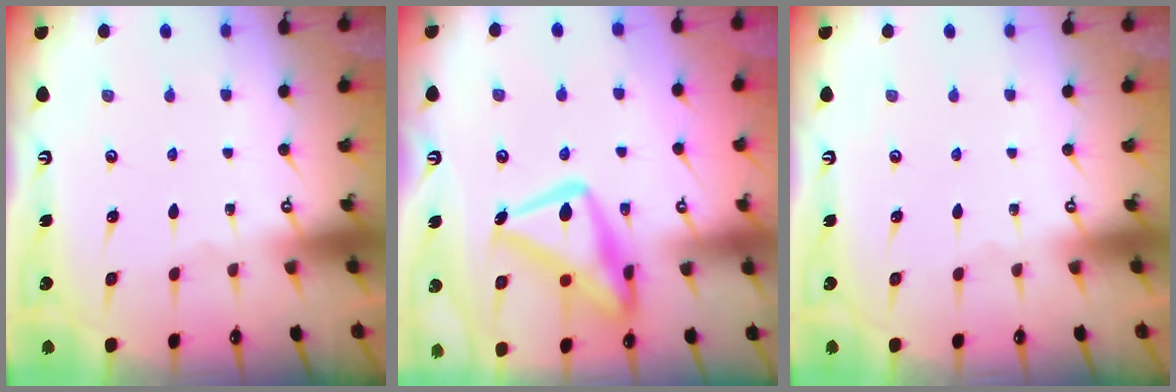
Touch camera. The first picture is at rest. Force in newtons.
{"total": 19.9, "press": 19.8, "slide": 1.6}
{"total": 0.0}